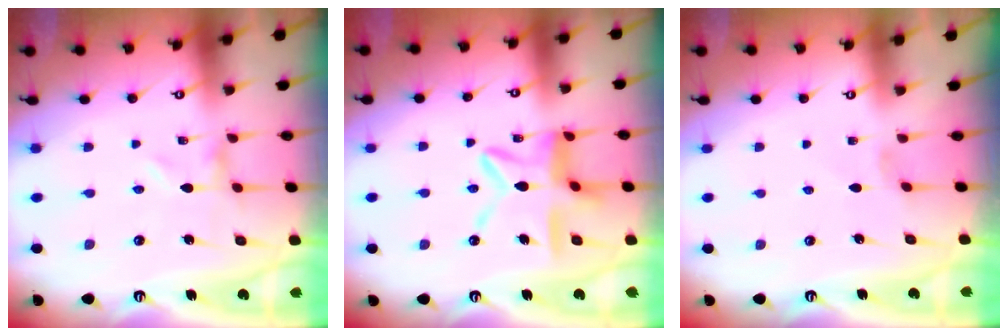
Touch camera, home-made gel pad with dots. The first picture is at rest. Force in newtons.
{"total": 15.0, "press": 15.0, "slide": 1.3}
{"total": 0.9, "press": 0.8, "slide": 0.3}